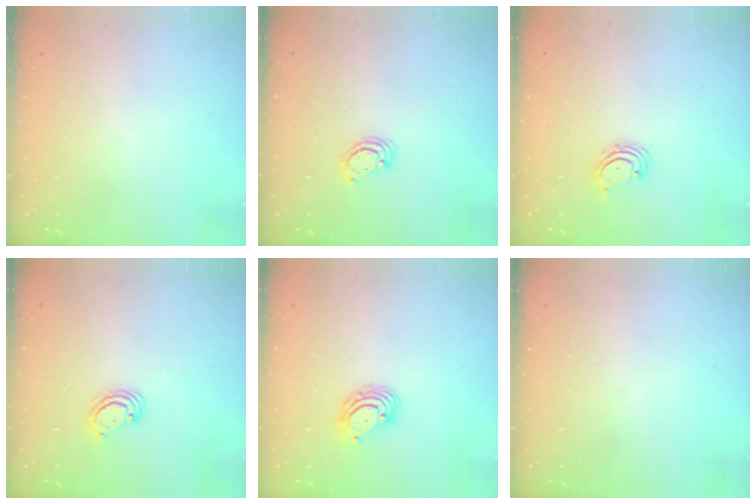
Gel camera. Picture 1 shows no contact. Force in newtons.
{"total": 3.0, "press": 2.9, "slide": 0.3}
{"total": 2.0, "press": 2.0, "slide": 0.4}
{"total": 4.4, "press": 4.4, "slide": 0.5}
{"total": 5.8, "press": 5.7, "slide": 0.8}
{"total": 0.0}